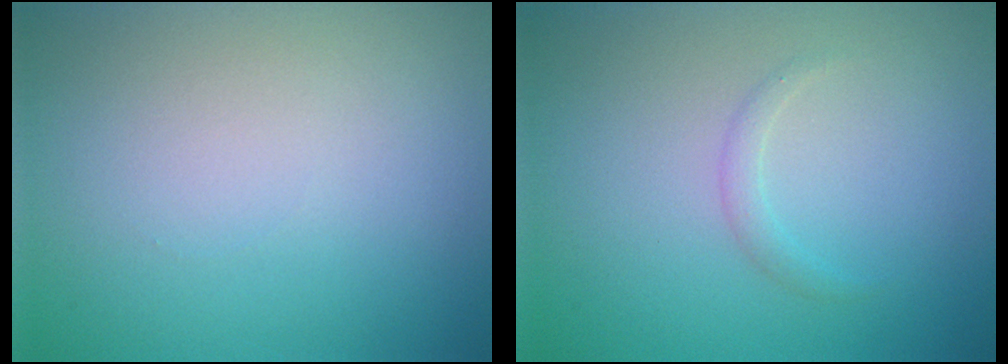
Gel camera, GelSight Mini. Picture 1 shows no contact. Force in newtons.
{"total": 0.9, "press": 0.9, "slide": 0.0}